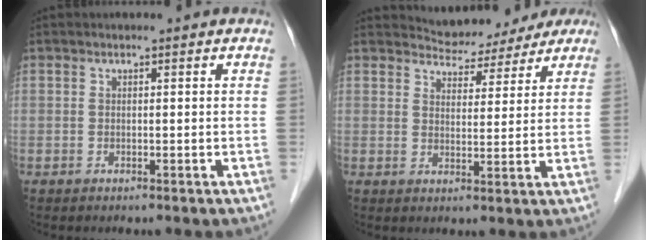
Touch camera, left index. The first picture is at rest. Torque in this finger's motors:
{"motor_torque": [1.07, -1.07, 0.38, 0.00]}